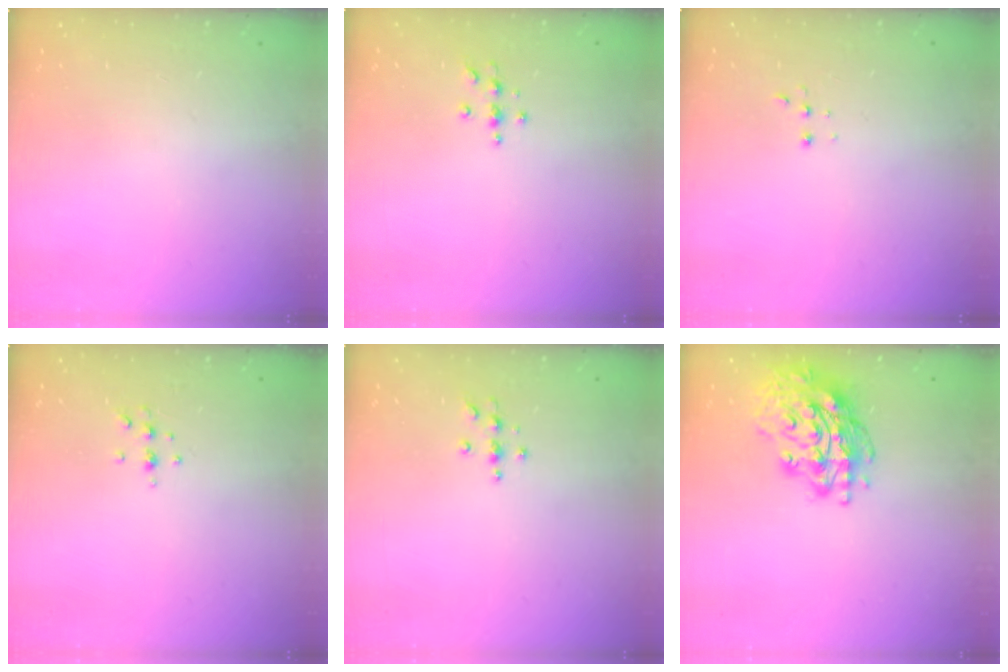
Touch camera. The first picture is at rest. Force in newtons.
{"total": 3.8, "press": 3.7, "slide": 0.5}
{"total": 2.2, "press": 2.2, "slide": 0.5}
{"total": 3.8, "press": 3.6, "slide": 1.1}
{"total": 3.8, "press": 3.7, "slide": 0.5}
{"total": 17.4, "press": 17.3, "slide": 1.8}